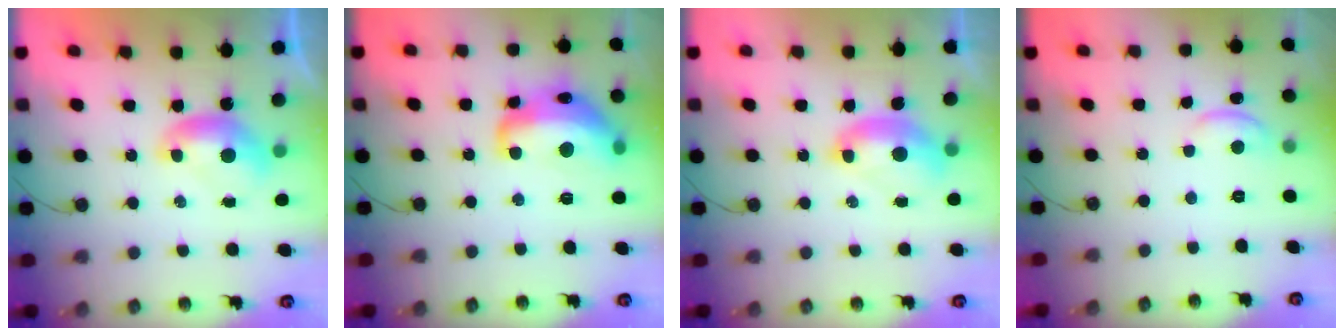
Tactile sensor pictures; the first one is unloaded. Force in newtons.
{"total": 11.0, "press": 10.9, "slide": 0.9}
{"total": 3.1, "press": 3.1, "slide": 0.6}
{"total": 1.7, "press": 1.7, "slide": 0.4}